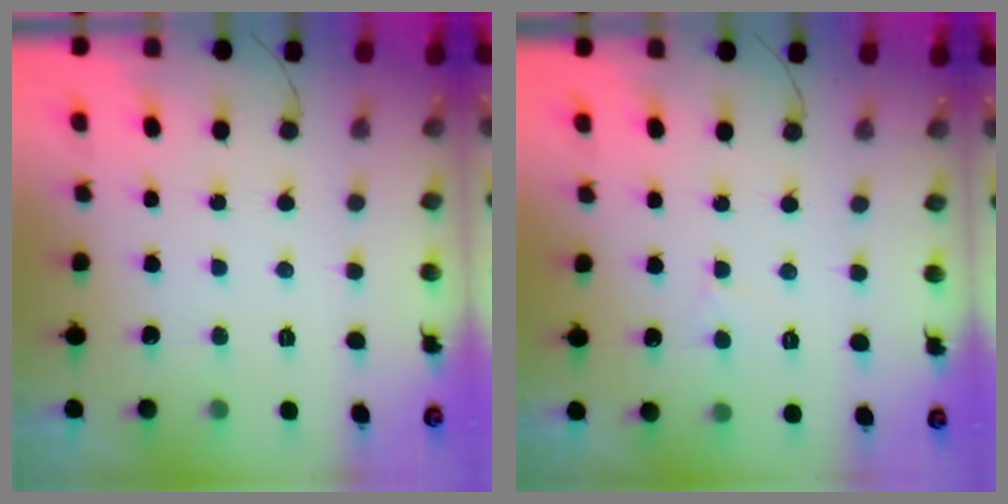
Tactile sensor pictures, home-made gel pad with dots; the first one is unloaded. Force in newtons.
{"total": 2.3, "press": 2.3, "slide": 0.2}